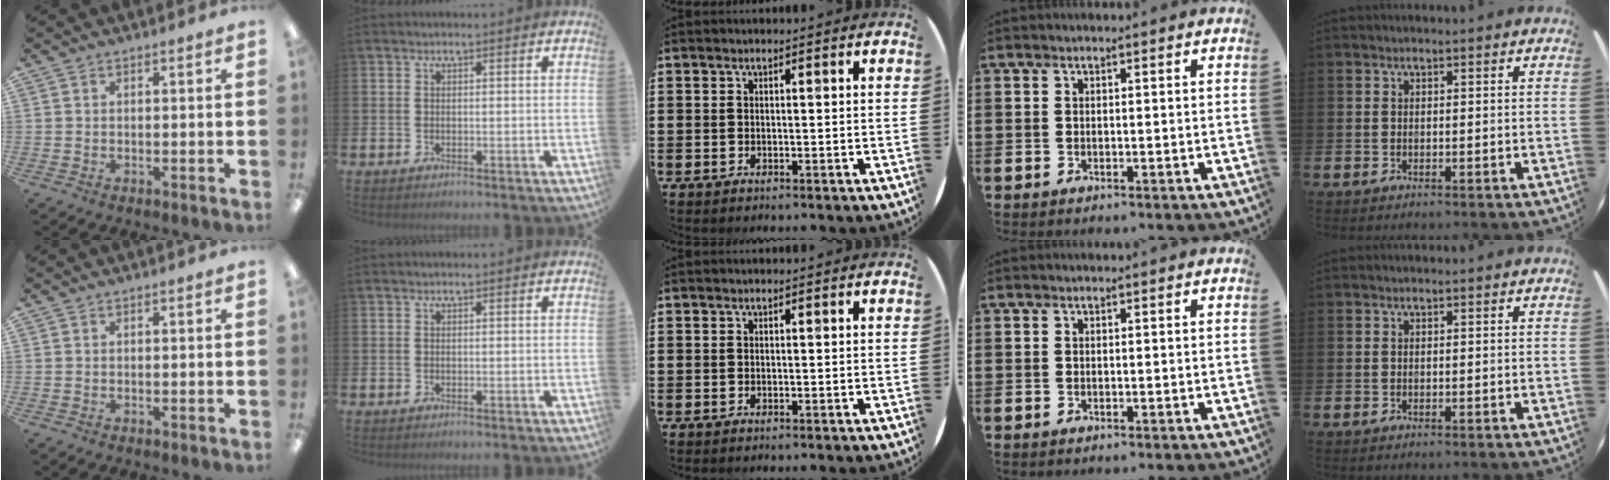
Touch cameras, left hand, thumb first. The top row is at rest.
{}